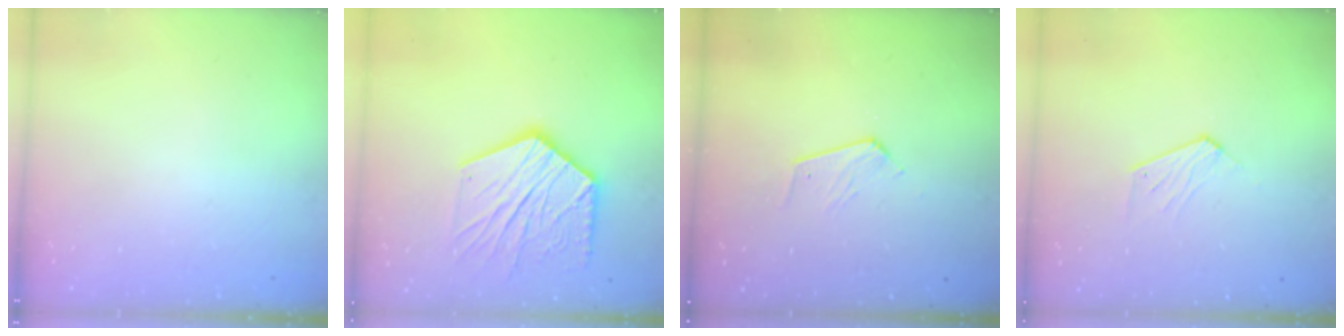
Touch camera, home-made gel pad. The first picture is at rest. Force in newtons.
{"total": 18.1, "press": 18.1, "slide": 1.3}
{"total": 5.4, "press": 5.4, "slide": 0.5}
{"total": 4.9, "press": 4.9, "slide": 0.3}